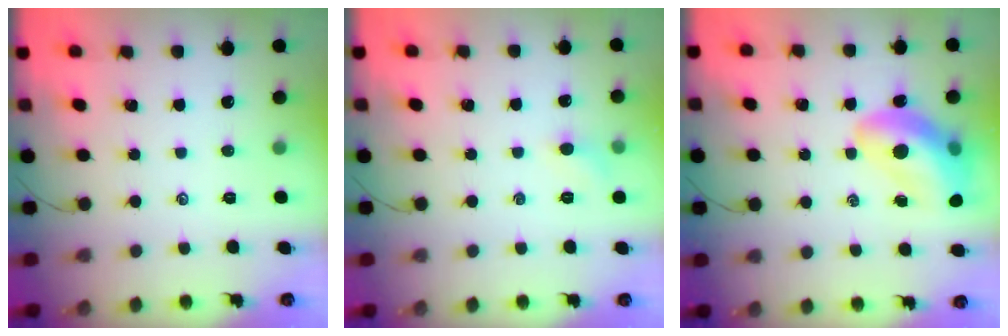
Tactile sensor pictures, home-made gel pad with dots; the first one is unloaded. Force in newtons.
{"total": 5.1, "press": 4.9, "slide": 1.6}
{"total": 17.8, "press": 17.3, "slide": 4.2}